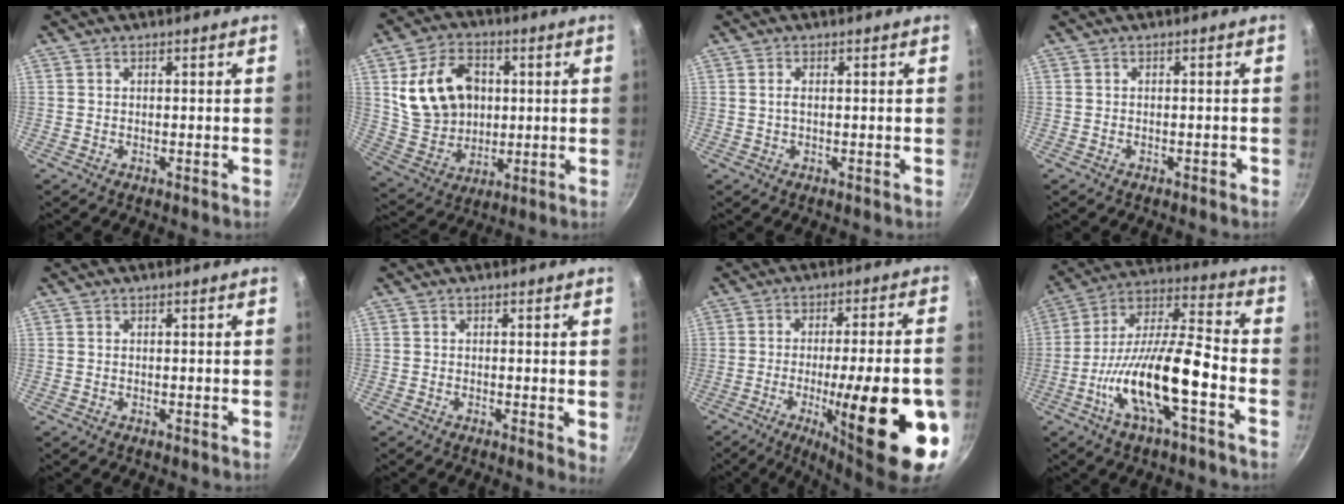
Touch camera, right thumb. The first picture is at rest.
{"total": 16.4, "force": [3.1, 12.3, 10.3], "torque": [-0.165, -0.002, 0.067]}
{"total": 1.2, "force": [0.1, 0.5, 1.1], "torque": [-0.023, 0.002, 0.002]}
{"total": 0.7, "force": [-0.5, 0.4, 0.4], "torque": [-0.006, 0.008, -0.002]}
{"total": 0.0}
{"total": 2.0, "force": [0.1, 0.7, 1.9], "torque": [-0.023, -0.006, -0.002]}
{"total": 24.4, "force": [-7.7, 5.9, 22.4], "torque": [-0.299, 0.016, -0.100]}
{"total": 18.0, "force": [-6.5, 5.3, 16.0], "torque": [-0.282, 0.044, -0.127]}